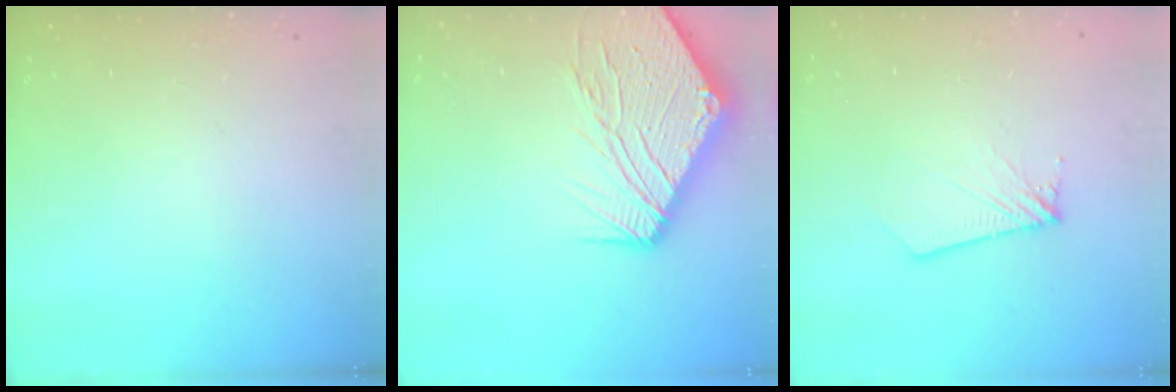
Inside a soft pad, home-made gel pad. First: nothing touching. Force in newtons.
{"total": 17.5, "press": 17.4, "slide": 2.2}
{"total": 2.8, "press": 2.8, "slide": 0.3}